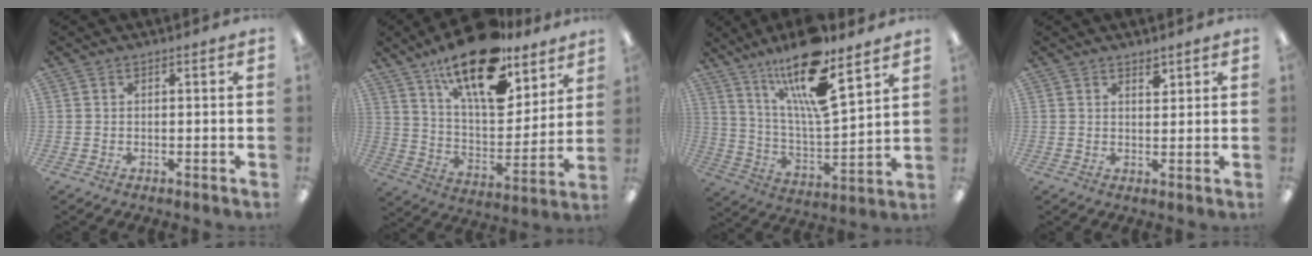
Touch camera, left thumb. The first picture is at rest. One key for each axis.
{"total": 21.2, "fx": 14.9, "fy": 8.2, "fz": 12.6, "tx": -0.213, "ty": -0.088, "tz": 0.256}
{"total": 18.5, "fx": 13.3, "fy": 3.9, "fz": 12.2, "tx": -0.224, "ty": -0.077, "tz": 0.222}
{"total": 2.8, "fx": 2.1, "fy": 1.3, "fz": 1.3, "tx": -0.004, "ty": -0.012, "tz": 0.034}